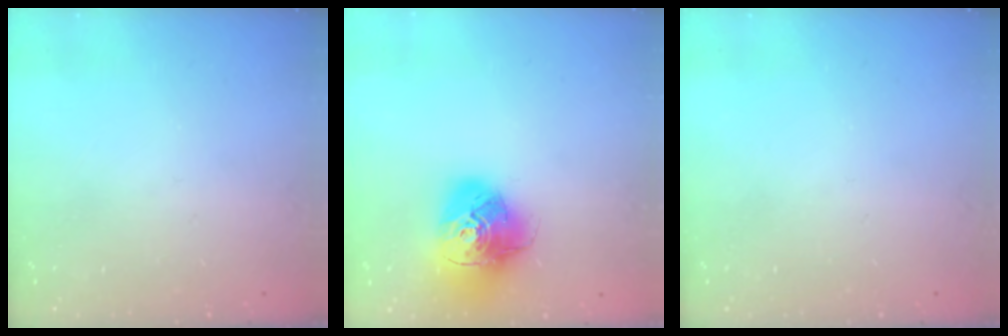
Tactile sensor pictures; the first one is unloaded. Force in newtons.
{"total": 17.5, "press": 17.4, "slide": 2.0}
{"total": 0.0}